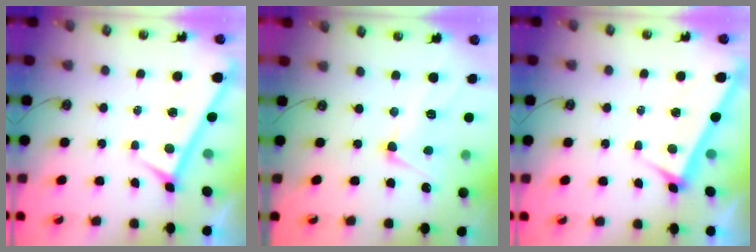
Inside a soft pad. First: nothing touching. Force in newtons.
{"total": 2.5, "press": 2.2, "slide": 1.1}
{"total": 3.8, "press": 3.8, "slide": 0.1}